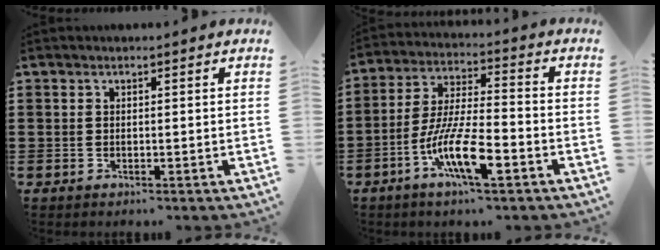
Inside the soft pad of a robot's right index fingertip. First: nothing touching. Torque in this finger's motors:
{"motor_torque": [1.11, 1.03, 0.93, 0.08]}